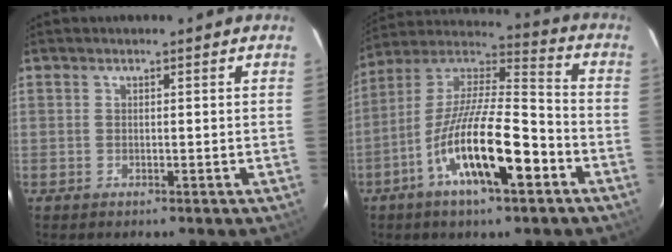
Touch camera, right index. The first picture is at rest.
{"total": 18.4, "force": [-7.9, 4.9, 15.9], "torque": [-0.290, -0.010, -0.148]}